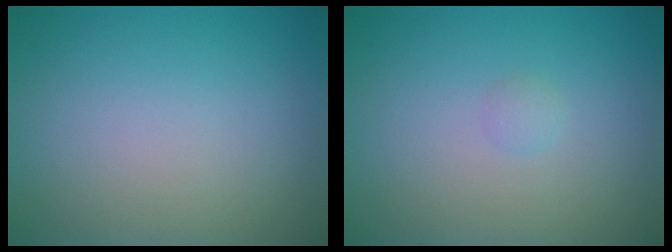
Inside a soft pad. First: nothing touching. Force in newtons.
{"total": 0.6, "press": 0.6, "slide": 0.0}